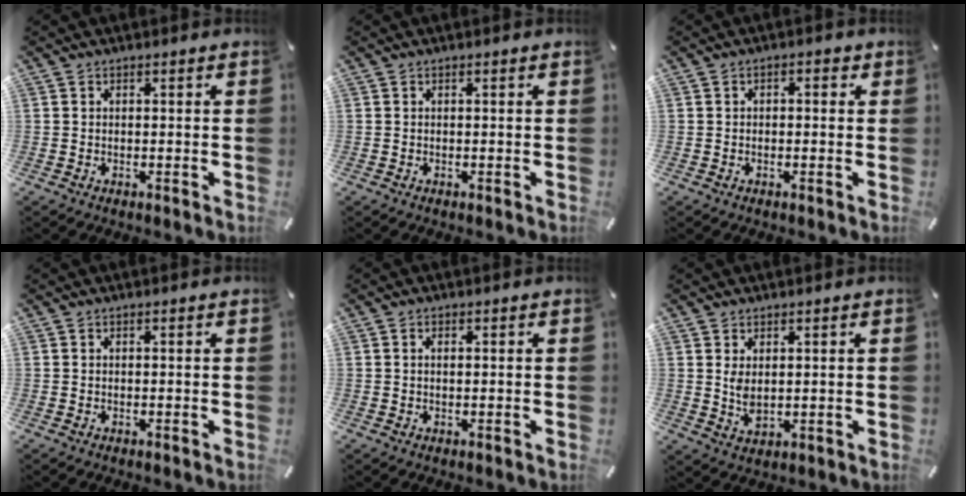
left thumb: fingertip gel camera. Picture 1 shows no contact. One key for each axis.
{"total": 0.0}
{"total": 1.3, "fx": -0.4, "fy": 0.8, "fz": 1.0, "tx": -0.017, "ty": 0.007, "tz": -0.009}
{"total": 0.0}
{"total": 0.9, "fx": 0.2, "fy": 0.5, "fz": 0.8, "tx": -0.016, "ty": 0.004, "tz": 0.003}
{"total": 3.9, "fx": 1.3, "fy": 2.2, "fz": 2.9, "tx": -0.066, "ty": -0.005, "tz": 0.017}